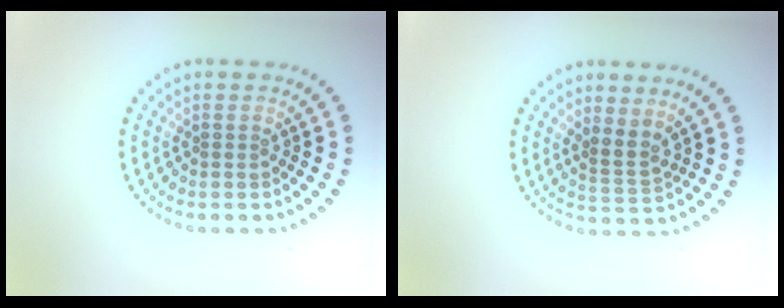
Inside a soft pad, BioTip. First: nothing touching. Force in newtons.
{"total": 2.0, "press": 1.3, "slide": 1.5}